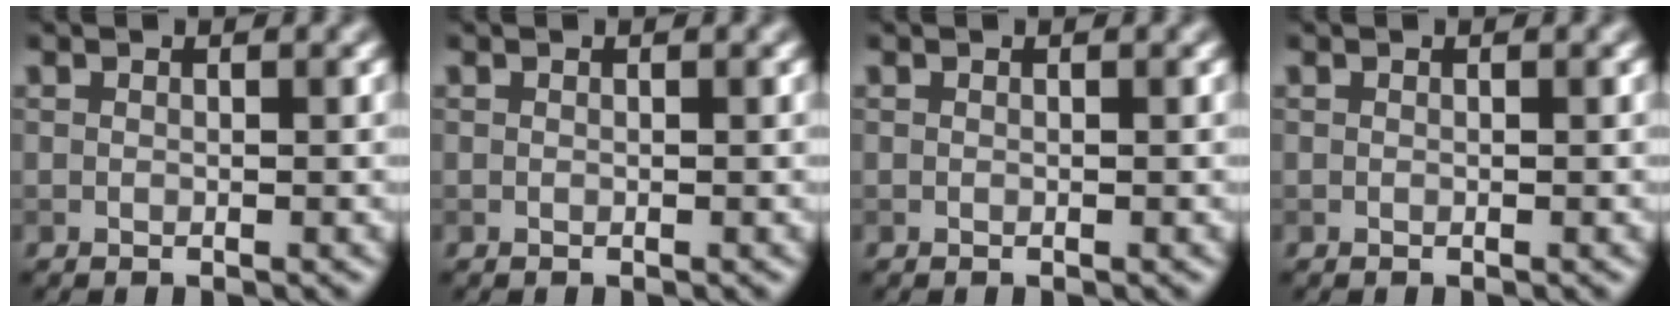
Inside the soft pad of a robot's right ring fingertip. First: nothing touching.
{"total": 0.0}
{"total": 0.0}
{"total": 0.0}